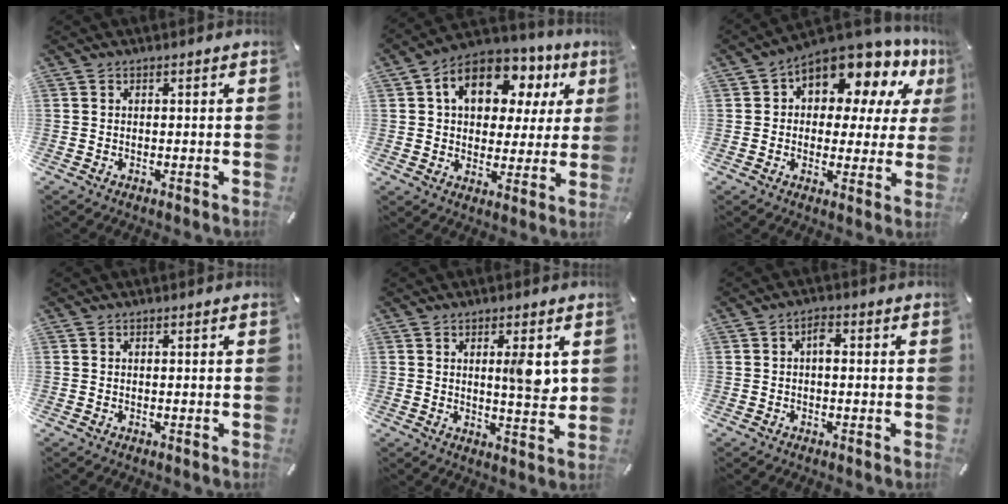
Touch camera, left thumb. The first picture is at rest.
{"total": 14.0, "force": [6.1, 9.6, 8.1], "torque": [-0.134, -0.019, 0.108]}
{"total": 12.4, "force": [8.5, 6.2, 6.5], "torque": [-0.096, -0.078, 0.147]}
{"total": 0.0}
{"total": 7.0, "force": [2.0, 1.7, 6.5], "torque": [-0.099, -0.014, 0.025]}
{"total": 2.5, "force": [-0.1, 1.3, 2.1], "torque": [-0.044, 0.011, -0.004]}